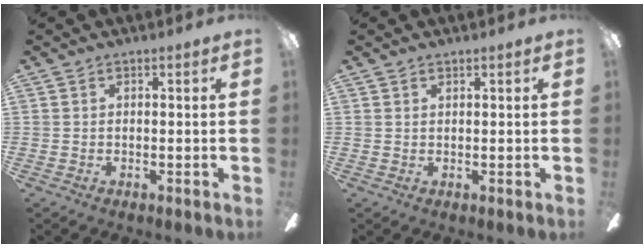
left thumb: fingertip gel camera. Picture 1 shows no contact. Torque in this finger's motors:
{"motor_torque": [0.03, 0.12, -0.52, 0.26, -0.01]}